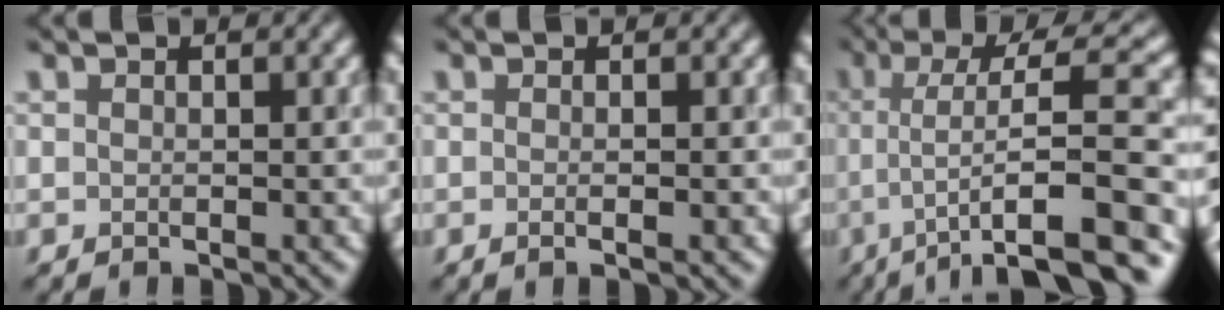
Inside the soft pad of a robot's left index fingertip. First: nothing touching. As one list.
[{"total": 2.2, "force": [0.3, 1.1, 1.9], "torque": [0.001, 0.008, -0.014]}, {"total": 10.9, "force": [-3.0, 2.4, 10.2], "torque": [-0.153, 0.035, -0.034]}]